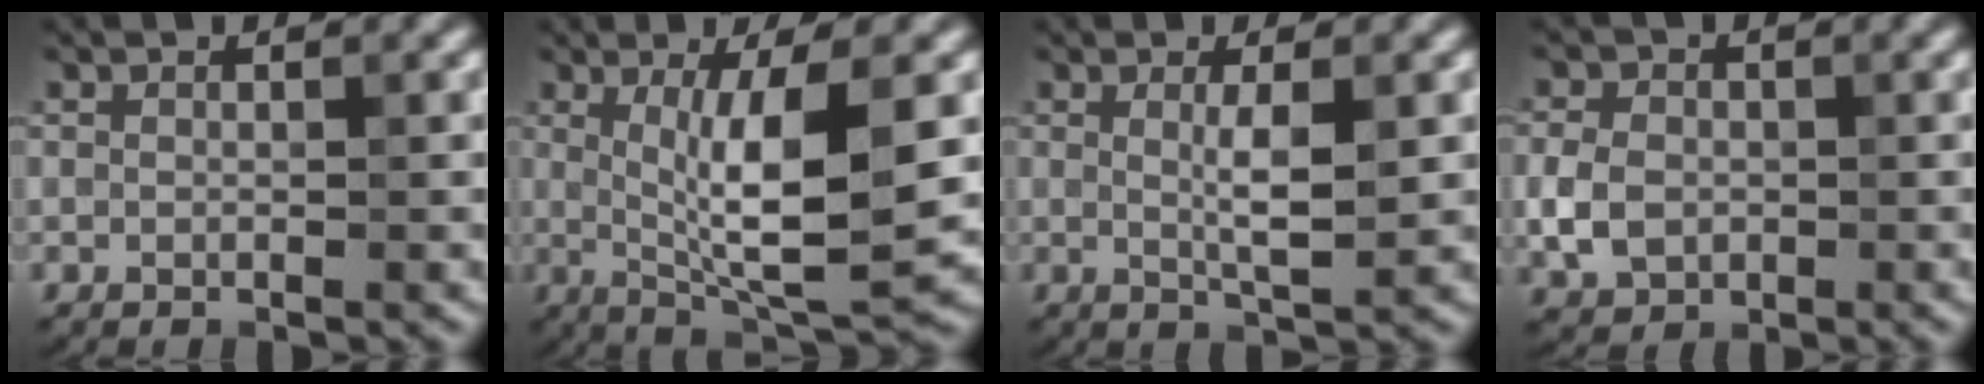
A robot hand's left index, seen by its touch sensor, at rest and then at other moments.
{"total": 8.0, "force": [0.6, 1.7, 7.8], "torque": [-0.122, -0.012, 0.018]}
{"total": 3.0, "force": [0.4, 0.5, 2.9], "torque": [-0.053, -0.004, 0.007]}
{"total": 3.4, "force": [-0.5, 2.8, 2.0], "torque": [-0.042, -0.001, -0.014]}